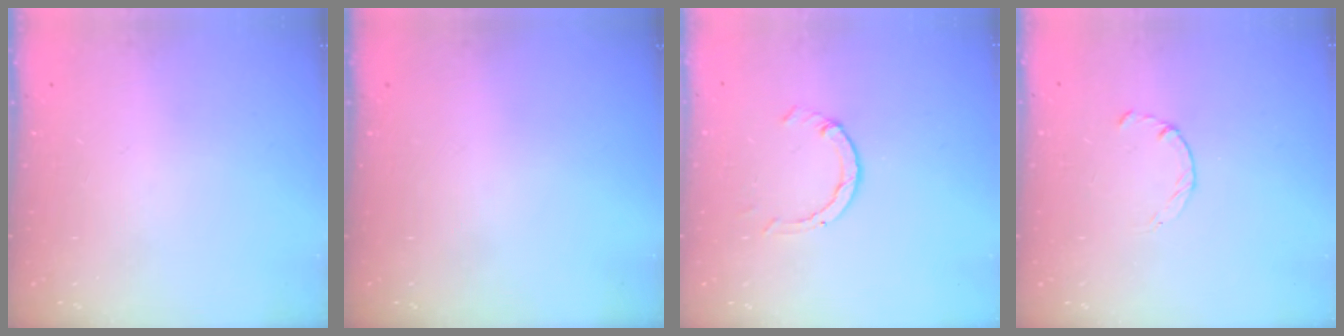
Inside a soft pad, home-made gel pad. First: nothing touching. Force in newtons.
{"total": 0.0}
{"total": 2.6, "press": 2.5, "slide": 0.3}
{"total": 1.8, "press": 1.7, "slide": 0.3}